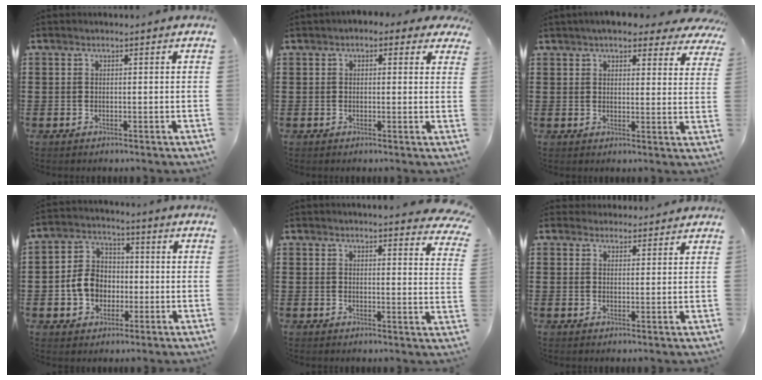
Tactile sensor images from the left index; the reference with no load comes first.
{"total": 1.7, "force": [0.7, 1.1, 1.0], "torque": [-0.015, 0.006, 0.009]}
{"total": 5.1, "force": [4.5, 1.1, 2.3], "torque": [-0.051, -0.008, 0.078]}
{"total": 7.0, "force": [-1.2, 6.0, 3.4], "torque": [-0.089, 0.016, -0.025]}
{"total": 3.4, "force": [3.3, -0.1, 0.6], "torque": [-0.016, -0.016, 0.061]}
{"total": 2.6, "force": [2.5, 0.6, -0.2], "torque": [-0.004, -0.003, 0.048]}